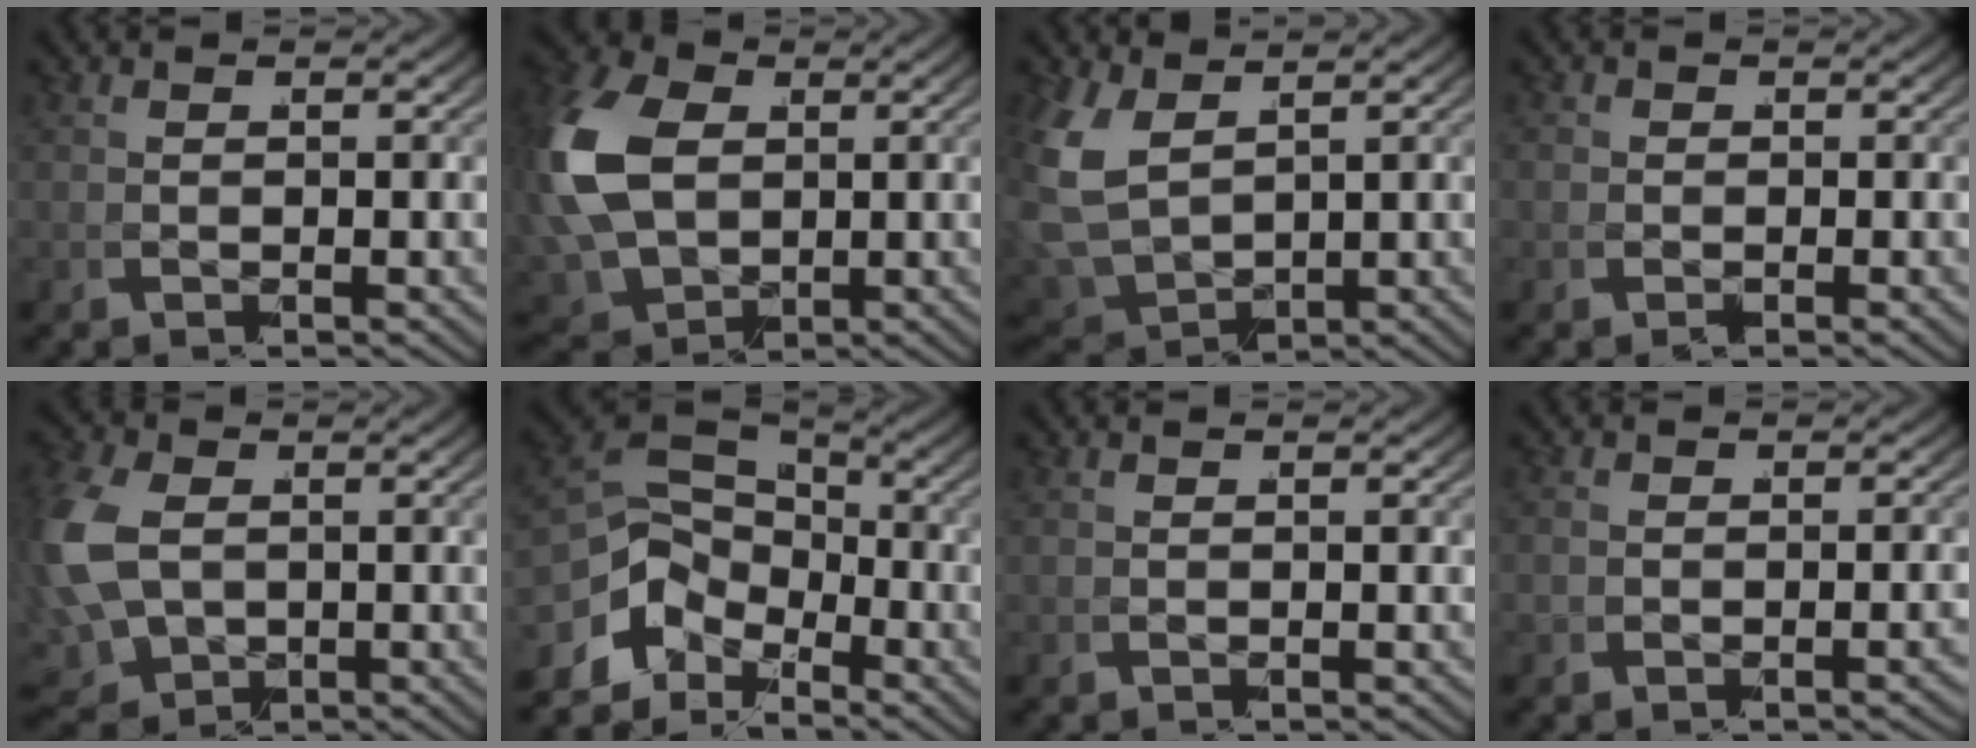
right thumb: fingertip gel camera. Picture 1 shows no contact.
{"total": 11.3, "force": [0.9, 8.6, 7.3], "torque": [-0.204, -0.051, 0.050]}
{"total": 7.5, "force": [1.5, 5.7, 4.7], "torque": [-0.152, -0.039, 0.059]}
{"total": 1.2, "force": [-0.2, 1.1, 0.4], "torque": [-0.007, -0.004, -0.007]}
{"total": 8.9, "force": [-0.5, 7.0, 5.5], "torque": [-0.155, -0.050, 0.025]}
{"total": 8.7, "force": [-0.2, 6.7, 5.6], "torque": [-0.124, -0.012, -0.006]}
{"total": 0.0}
{"total": 1.0, "force": [-0.6, 0.7, 0.4], "torque": [-0.012, -0.005, -0.010]}